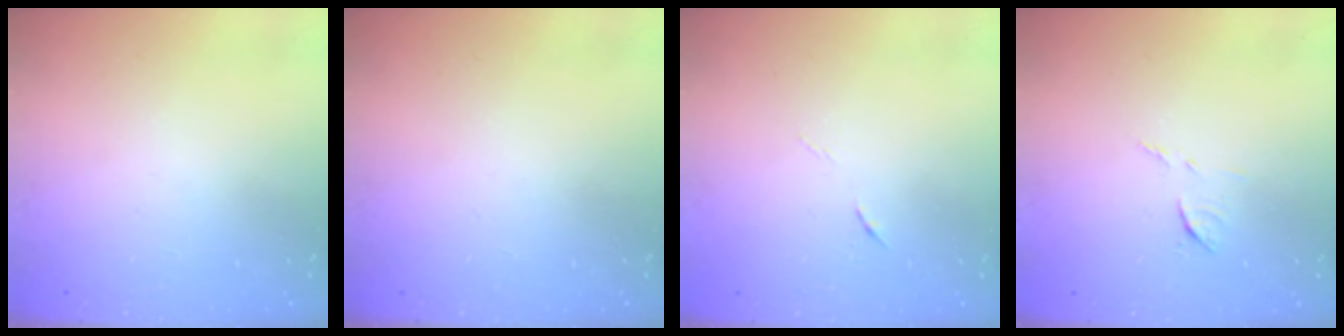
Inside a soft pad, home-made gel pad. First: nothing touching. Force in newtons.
{"total": 0.0}
{"total": 4.4, "press": 4.2, "slide": 1.3}
{"total": 6.7, "press": 6.7, "slide": 0.3}